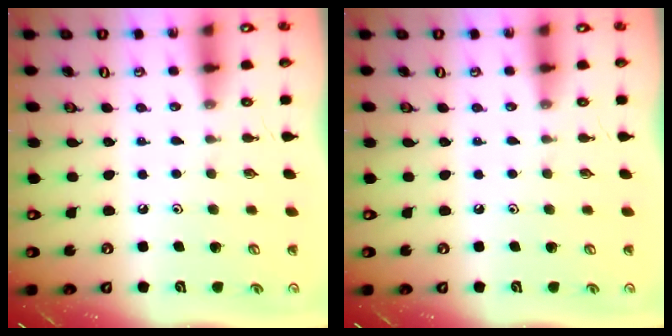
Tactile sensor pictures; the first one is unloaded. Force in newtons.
{"total": 0.0}